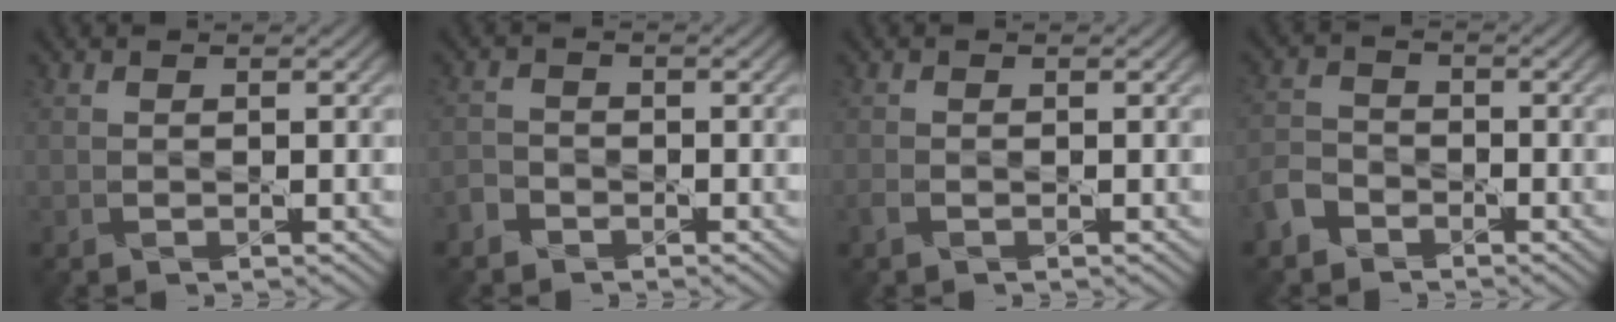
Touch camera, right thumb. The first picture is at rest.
{"total": 2.0, "force": [-1.7, 1.0, 0.1], "torque": [-0.005, 0.003, -0.044]}
{"total": 1.2, "force": [-0.8, 0.7, 0.7], "torque": [-0.023, 0.000, -0.017]}
{"total": 4.0, "force": [-3.0, 2.4, 1.1], "torque": [-0.040, 0.001, -0.073]}